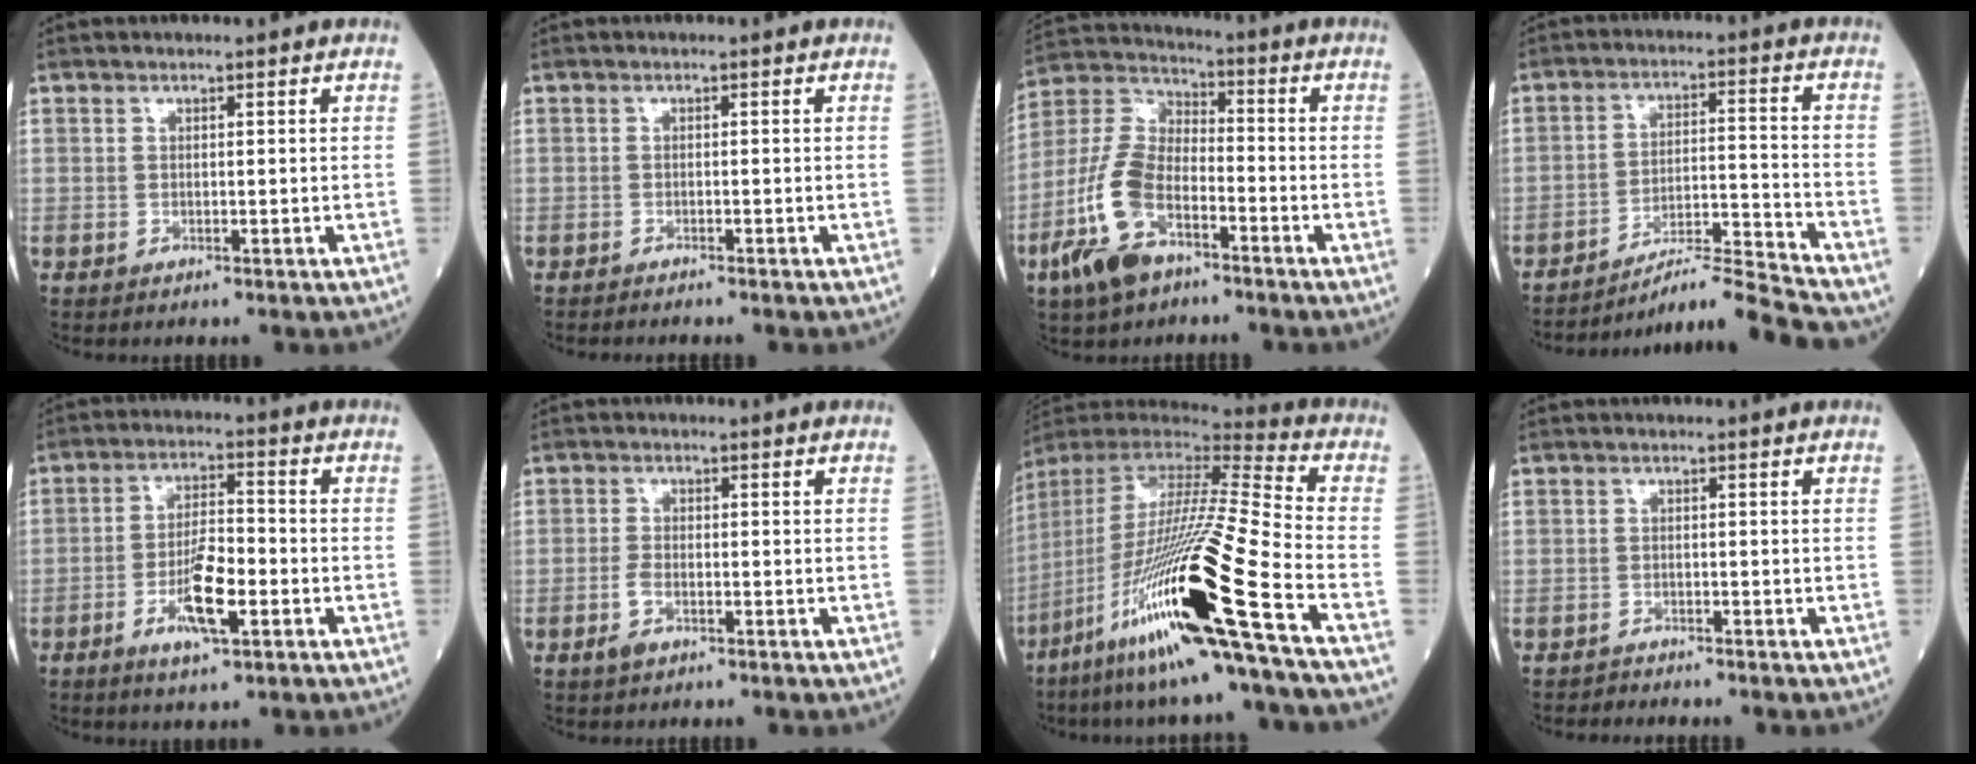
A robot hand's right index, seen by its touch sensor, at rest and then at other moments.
{"total": 1.2, "force": [-1.1, -0.2, 0.3], "torque": [-0.004, 0.000, -0.013]}
{"total": 12.5, "force": [-6.4, 5.7, 9.0], "torque": [-0.217, 0.000, -0.124]}
{"total": 9.6, "force": [-9.2, -2.2, 1.6], "torque": [-0.025, 0.023, -0.155]}
{"total": 7.9, "force": [-3.0, 1.8, 7.1], "torque": [-0.136, -0.002, -0.052]}
{"total": 2.6, "force": [-1.3, 1.1, 1.9], "torque": [-0.045, 0.000, -0.023]}
{"total": 27.6, "force": [-12.8, -0.6, 24.4], "torque": [-0.479, -0.062, -0.242]}
{"total": 1.1, "force": [-1.0, -0.1, -0.4], "torque": [0.006, -0.005, -0.017]}